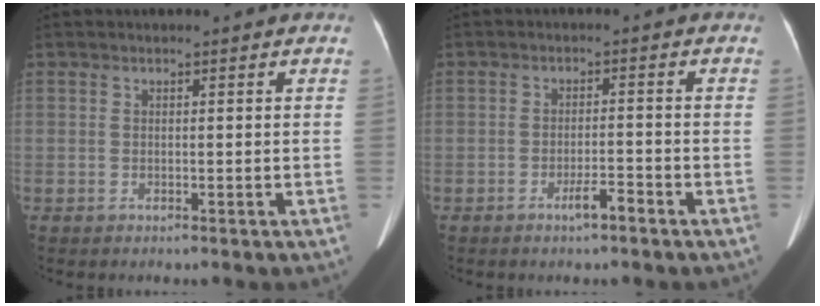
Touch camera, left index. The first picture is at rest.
{"total": 2.9, "force": [-2.2, 0.2, 1.9], "torque": [-0.035, -0.002, -0.038]}